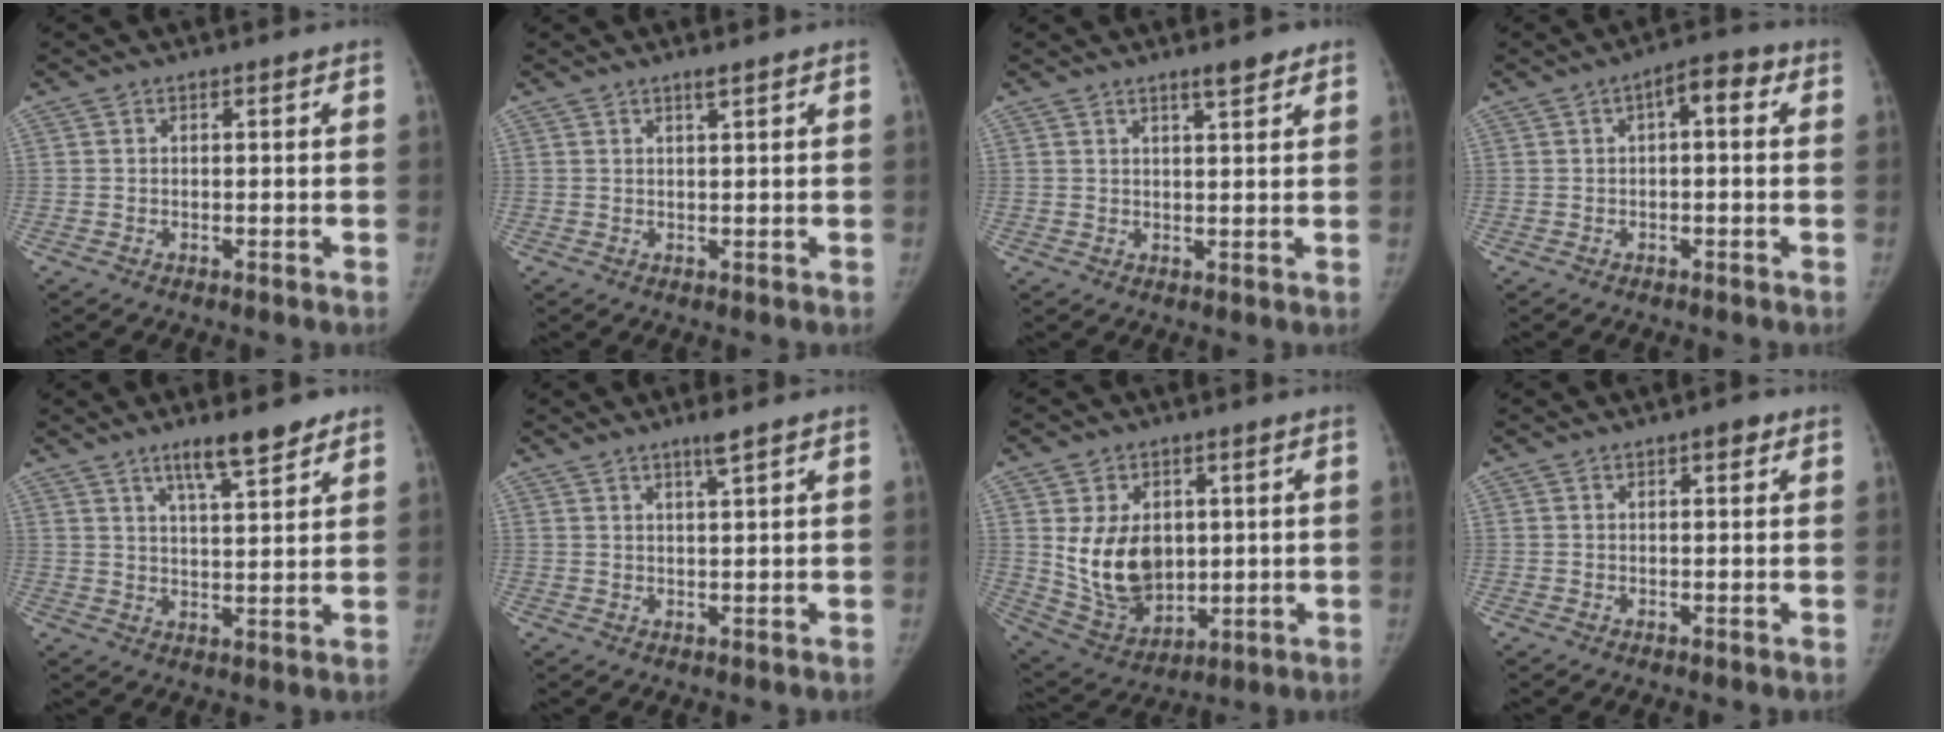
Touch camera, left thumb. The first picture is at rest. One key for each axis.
{"total": 1.2, "fx": 0.9, "fy": 0.0, "fz": 0.8, "tx": -0.013, "ty": -0.005, "tz": 0.016}
{"total": 3.4, "fx": 2.5, "fy": 0.7, "fz": 2.3, "tx": -0.025, "ty": -0.015, "tz": 0.037}
{"total": 5.1, "fx": 1.0, "fy": 2.4, "fz": 4.4, "tx": -0.048, "ty": 0.026, "tz": 0.004}
{"total": 8.5, "fx": 6.0, "fy": 1.9, "fz": 5.7, "tx": -0.075, "ty": -0.033, "tz": 0.098}
{"total": 2.6, "fx": 1.8, "fy": -0.2, "fz": 1.8, "tx": -0.036, "ty": -0.008, "tz": 0.036}
{"total": 14.0, "fx": 1.7, "fy": 10.1, "fz": 9.5, "tx": -0.125, "ty": -0.019, "tz": 0.055}
{"total": 1.8, "fx": 0.9, "fy": 0.8, "fz": 1.3, "tx": -0.012, "ty": -0.001, "tz": 0.010}